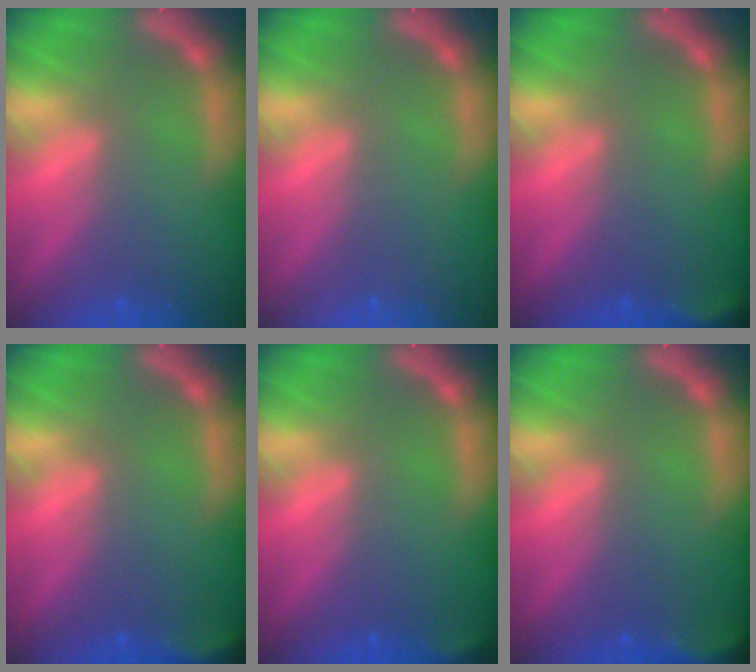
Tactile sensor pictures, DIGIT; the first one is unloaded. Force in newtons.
{"total": 0.0}
{"total": 2.4}
{"total": 2.9}
{"total": 1.4}
{"total": 3.5}